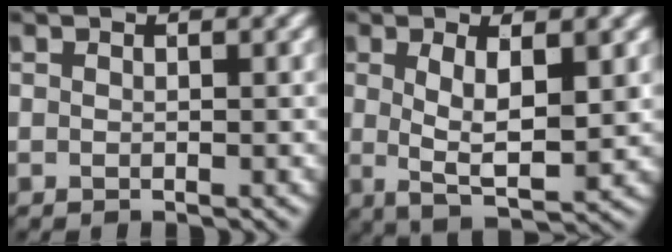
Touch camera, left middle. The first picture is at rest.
{"total": 5.1, "force": [0.6, 1.5, 4.8], "torque": [-0.085, -0.008, 0.009]}